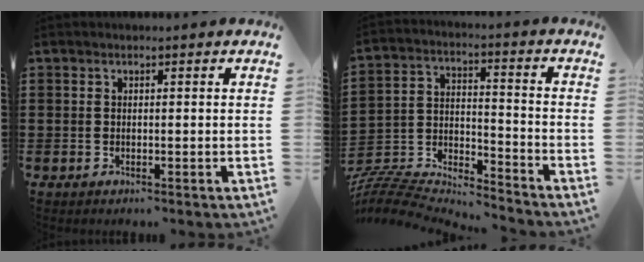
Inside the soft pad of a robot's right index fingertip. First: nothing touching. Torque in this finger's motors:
{"motor_torque": [-1.35, 0.79, -1.06, -0.16]}